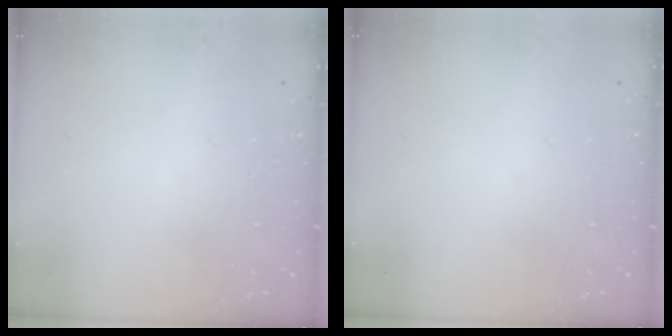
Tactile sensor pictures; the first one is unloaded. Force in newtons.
{"total": 0.0}